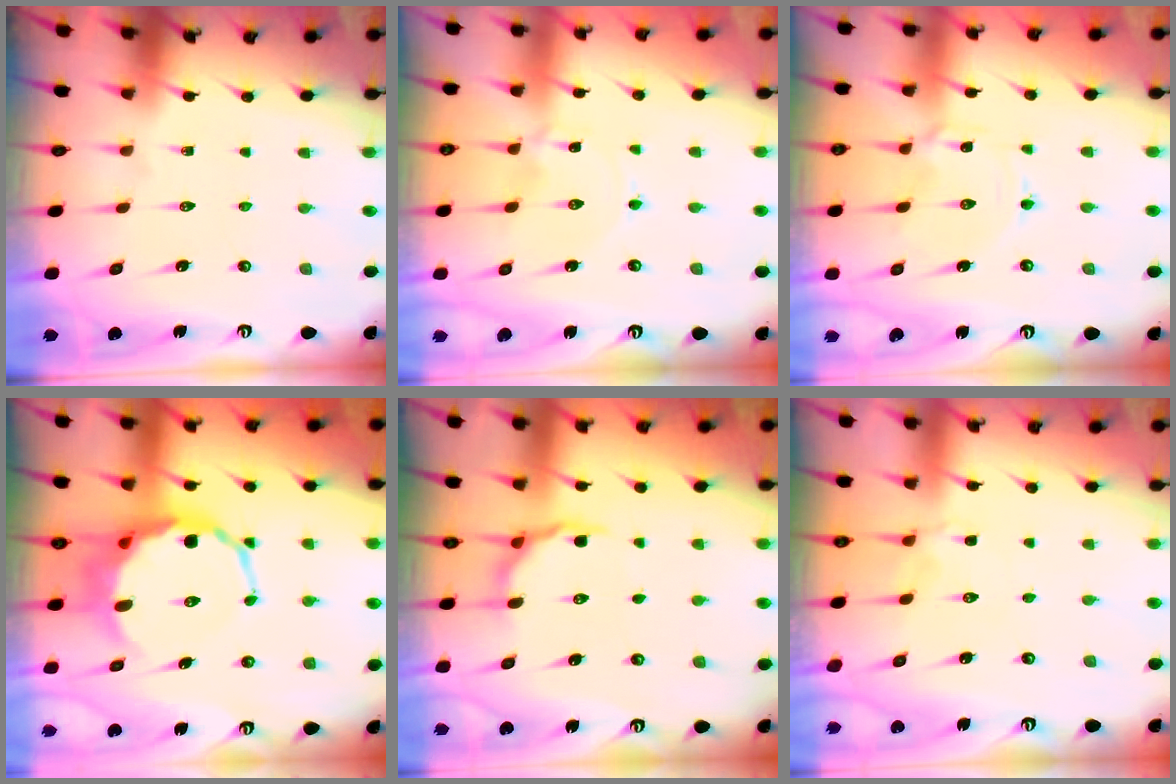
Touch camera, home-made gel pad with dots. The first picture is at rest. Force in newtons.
{"total": 0.0}
{"total": 1.5, "press": 1.5, "slide": 0.3}
{"total": 9.4, "press": 9.0, "slide": 2.8}
{"total": 5.4, "press": 5.0, "slide": 2.2}
{"total": 2.1, "press": 1.9, "slide": 0.9}